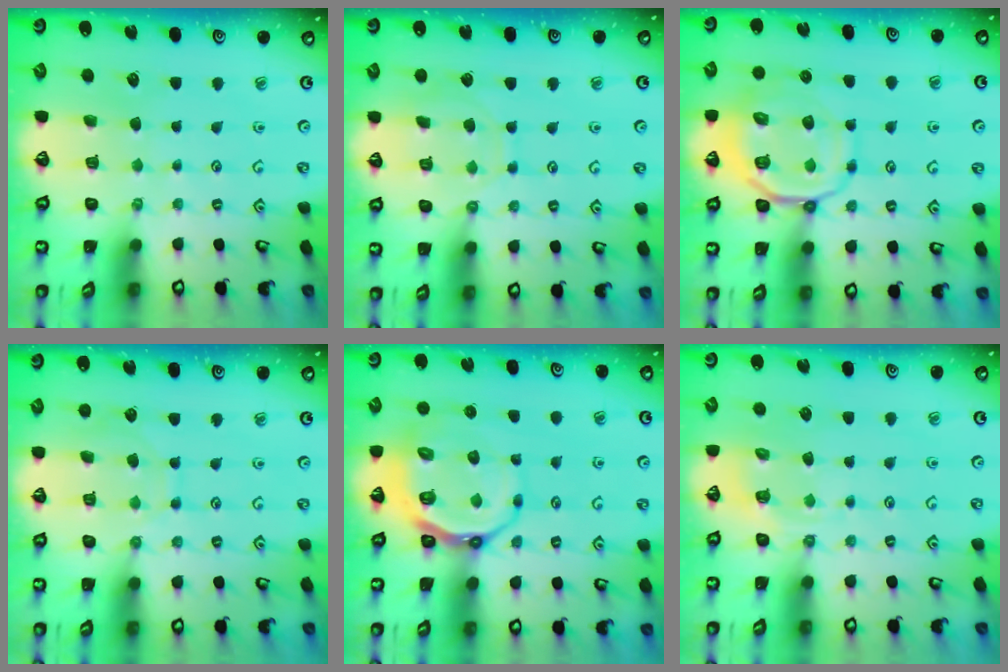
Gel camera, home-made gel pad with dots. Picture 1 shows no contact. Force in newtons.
{"total": 8.4, "press": 8.4, "slide": 0.6}
{"total": 12.0, "press": 11.9, "slide": 1.8}
{"total": 8.1, "press": 8.1, "slide": 0.5}
{"total": 12.7, "press": 12.3, "slide": 3.3}
{"total": 5.9, "press": 5.8, "slide": 1.0}